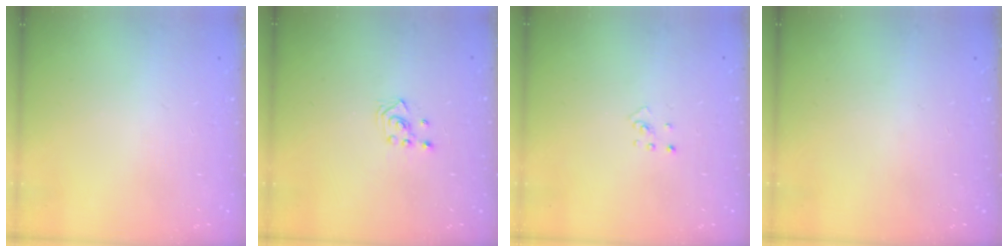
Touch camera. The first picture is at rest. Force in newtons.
{"total": 2.6, "press": 2.4, "slide": 0.9}
{"total": 2.0, "press": 2.0, "slide": 0.3}
{"total": 0.0}